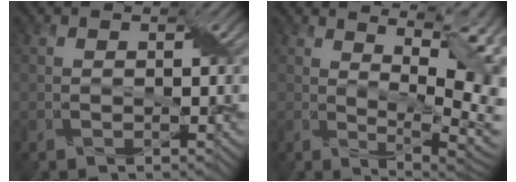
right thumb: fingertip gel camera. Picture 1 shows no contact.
{"total": 12.4, "force": [4.3, 3.5, 11.1], "torque": [-0.172, 0.019, 0.069]}